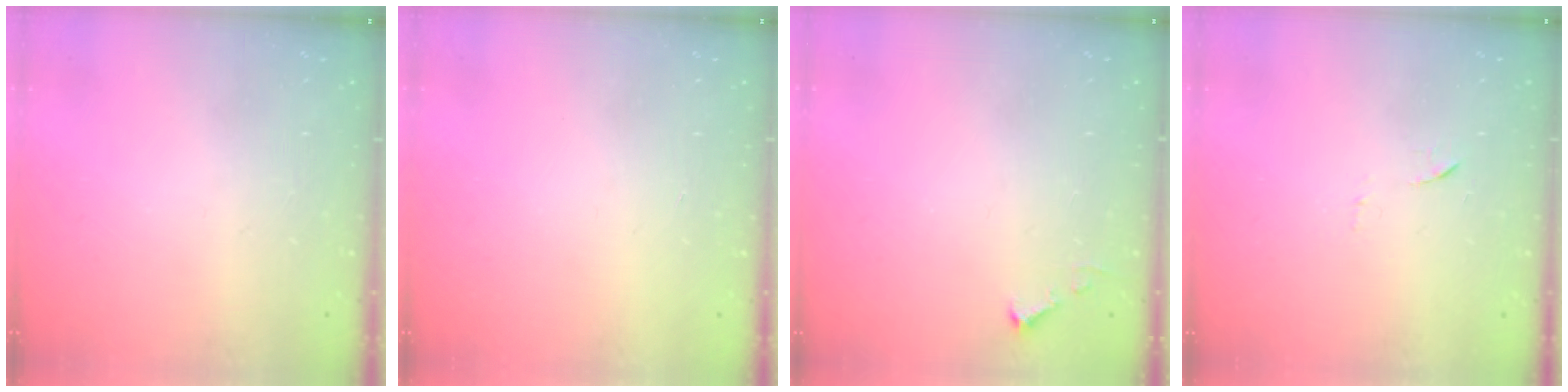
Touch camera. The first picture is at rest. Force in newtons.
{"total": 1.5, "press": 1.5, "slide": 0.1}
{"total": 3.7, "press": 3.6, "slide": 0.5}
{"total": 5.8, "press": 5.7, "slide": 0.4}